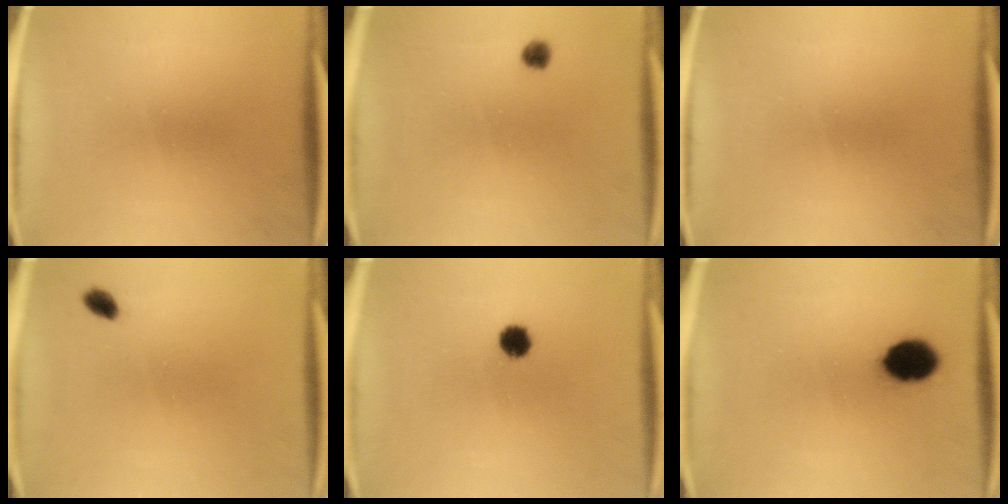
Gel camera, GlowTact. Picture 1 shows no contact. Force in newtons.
{"total": 1.8}
{"total": 0.0}
{"total": 1.9}
{"total": 3.8}
{"total": 8.6}